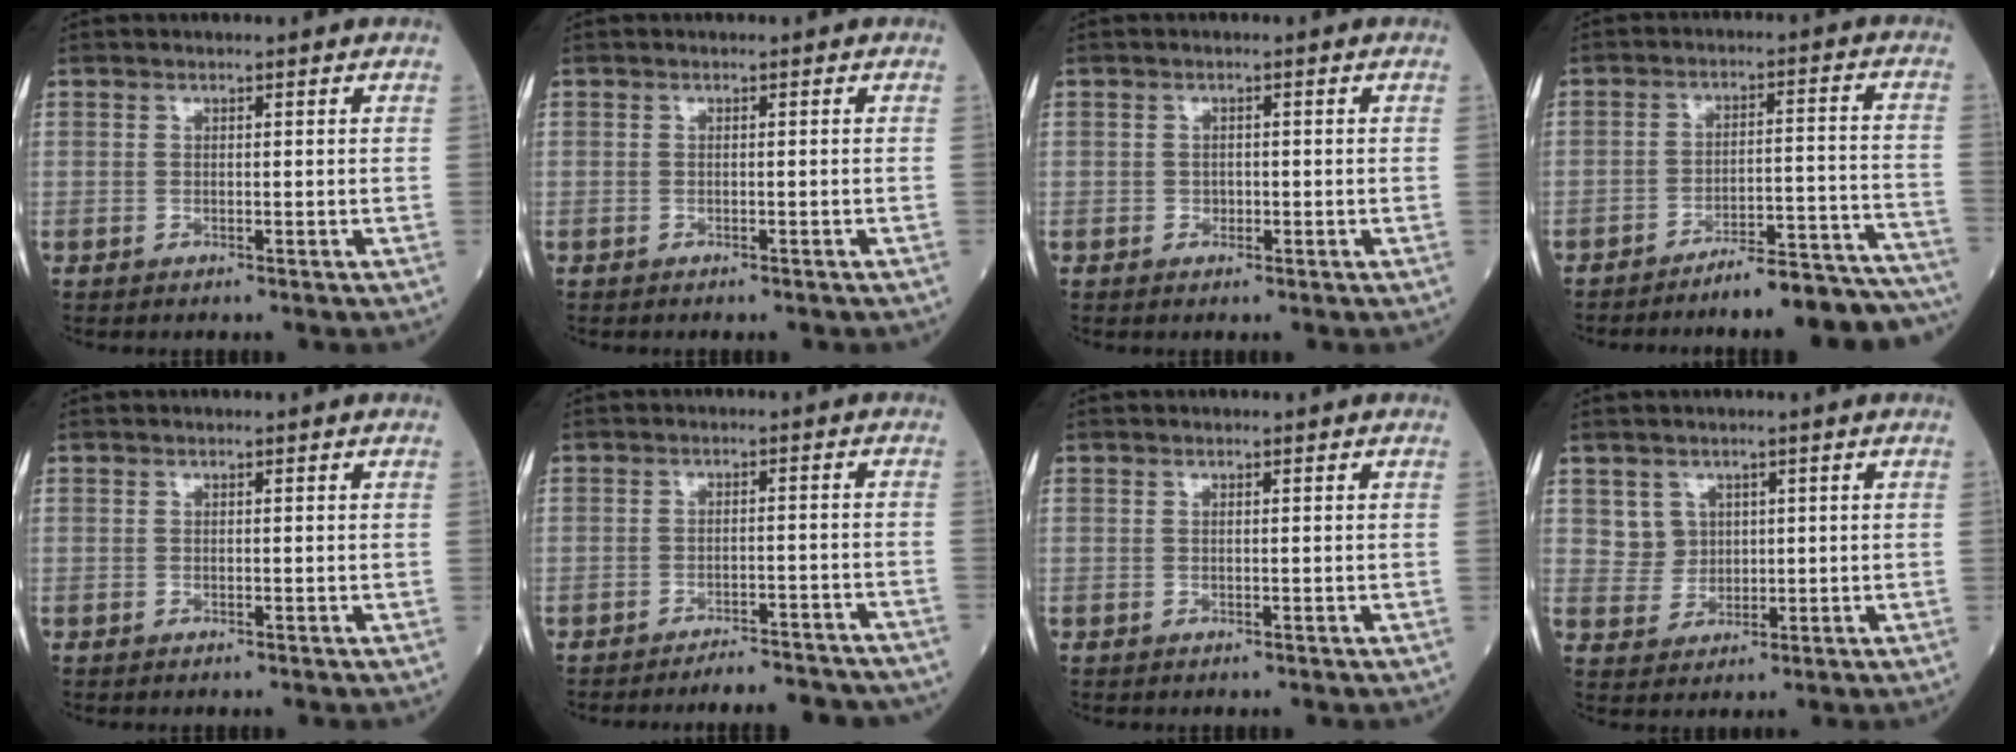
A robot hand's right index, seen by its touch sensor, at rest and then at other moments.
{"total": 0.5, "force": [-0.5, 0.1, 0.2], "torque": [-0.007, -0.001, -0.008]}
{"total": 1.0, "force": [-0.3, 0.9, 0.3], "torque": [-0.001, 0.004, -0.003]}
{"total": 15.2, "force": [-14.3, 0.9, 5.2], "torque": [-0.030, 0.041, -0.193]}
{"total": 0.0}
{"total": 9.0, "force": [-8.6, 1.4, 2.1], "torque": [-0.008, 0.006, -0.106]}
{"total": 0.0}
{"total": 3.7, "force": [1.5, 3.4, 0.2], "torque": [-0.001, 0.005, 0.032]}